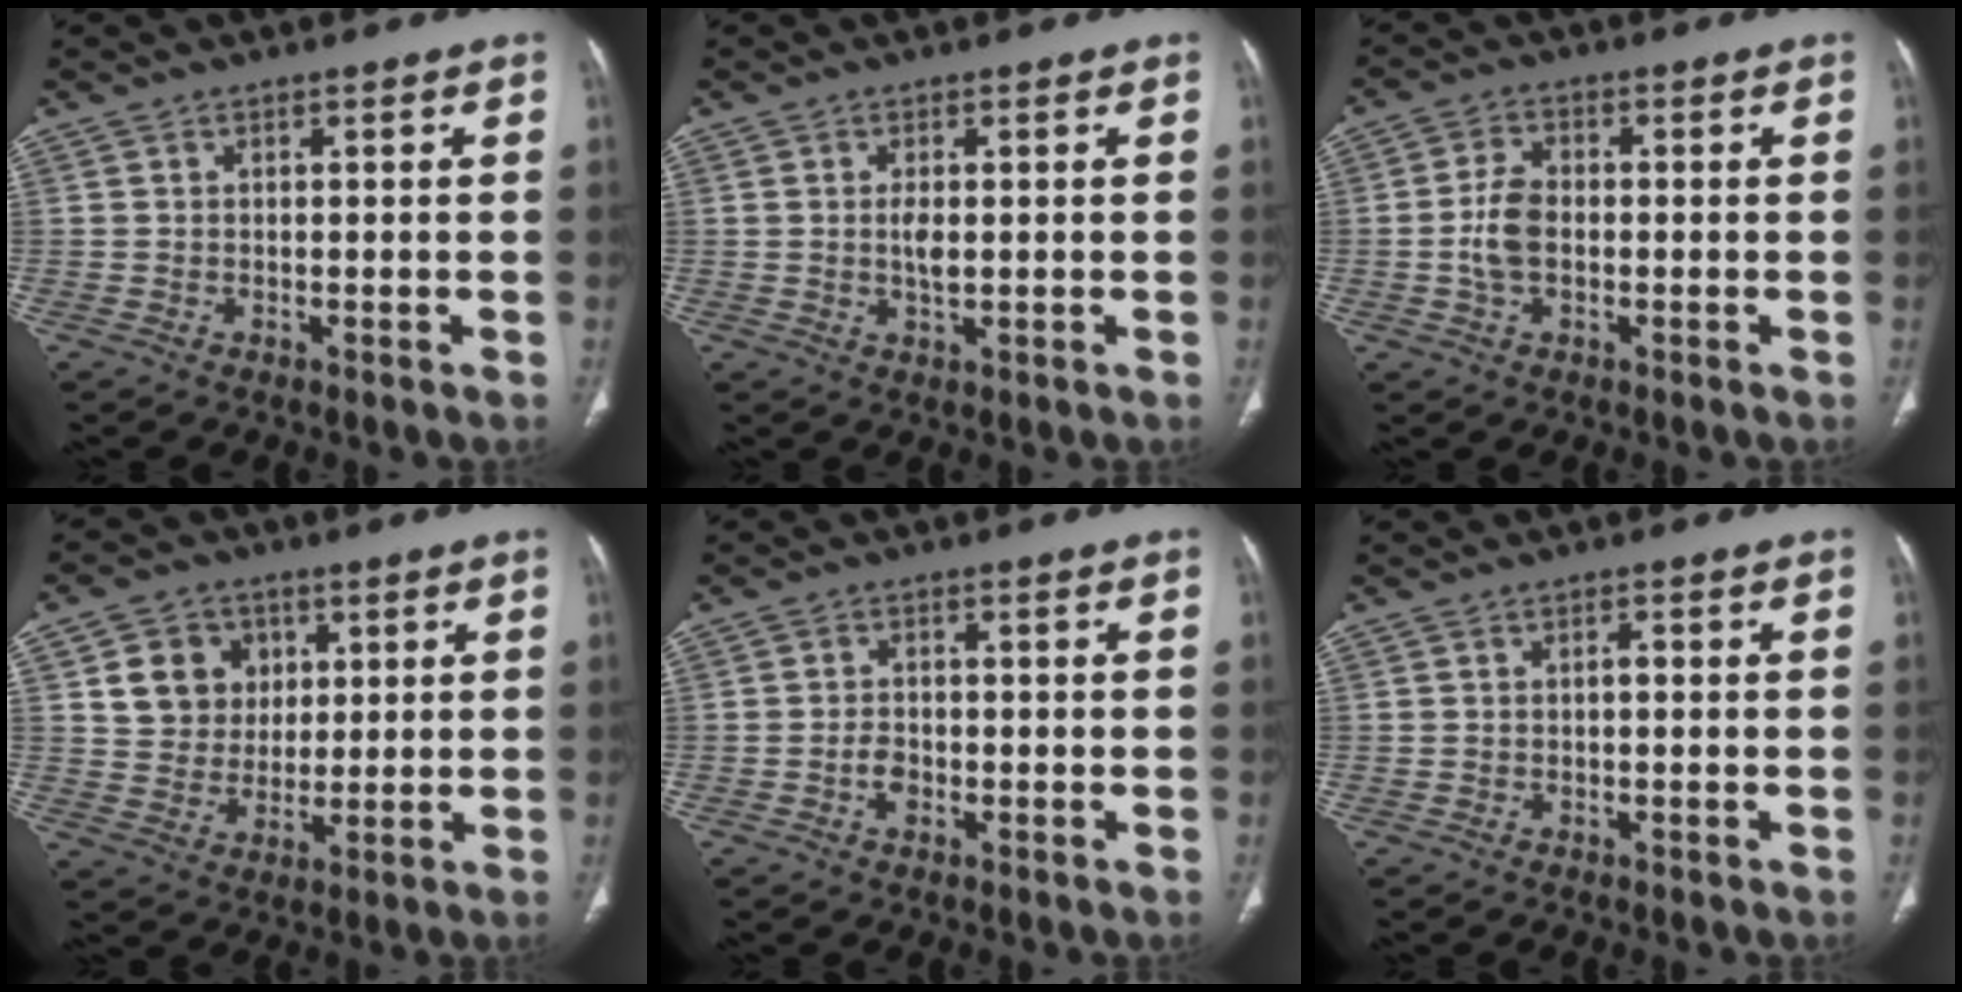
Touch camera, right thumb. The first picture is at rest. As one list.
[{"total": 2.6, "force": [0.2, 1.1, 2.4], "torque": [-0.046, -0.004, 0.005]}, {"total": 5.7, "force": [-0.8, 3.6, 4.4], "torque": [-0.090, 0.012, -0.017]}, {"total": 9.8, "force": [3.1, 8.7, 3.5], "torque": [-0.021, -0.008, 0.058]}, {"total": 2.7, "force": [-1.0, 1.9, 1.6], "torque": [-0.024, 0.009, -0.020]}, {"total": 1.0, "force": [-0.2, 0.6, 0.7], "torque": [-0.011, 0.002, -0.005]}]